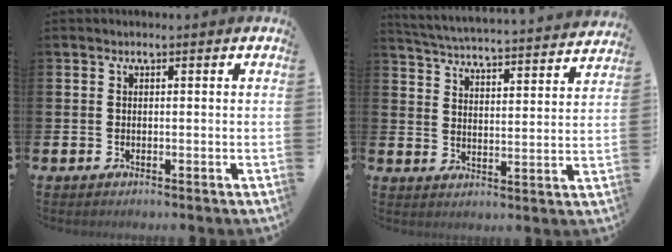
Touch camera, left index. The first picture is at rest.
{"total": 4.8, "force": [4.8, 0.1, 0.7], "torque": [-0.036, -0.046, 0.078]}